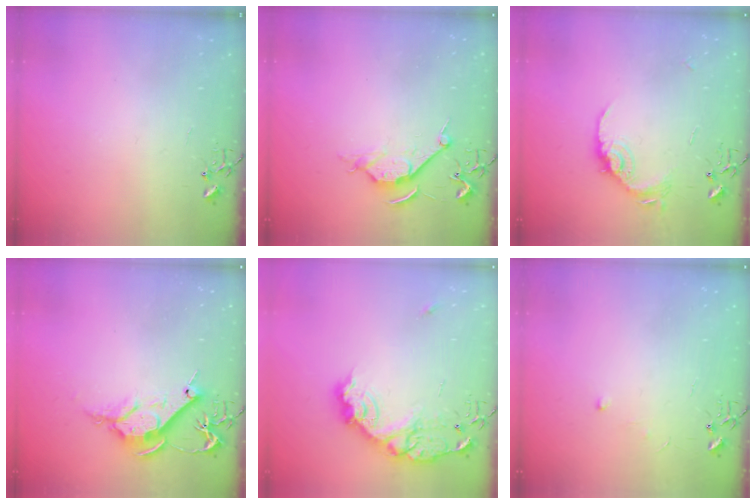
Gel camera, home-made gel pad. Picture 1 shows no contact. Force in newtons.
{"total": 6.8, "press": 6.8, "slide": 0.7}
{"total": 13.7, "press": 13.7, "slide": 0.8}
{"total": 11.9, "press": 11.8, "slide": 1.2}
{"total": 17.6, "press": 17.6, "slide": 1.3}
{"total": 4.4, "press": 4.3, "slide": 0.4}